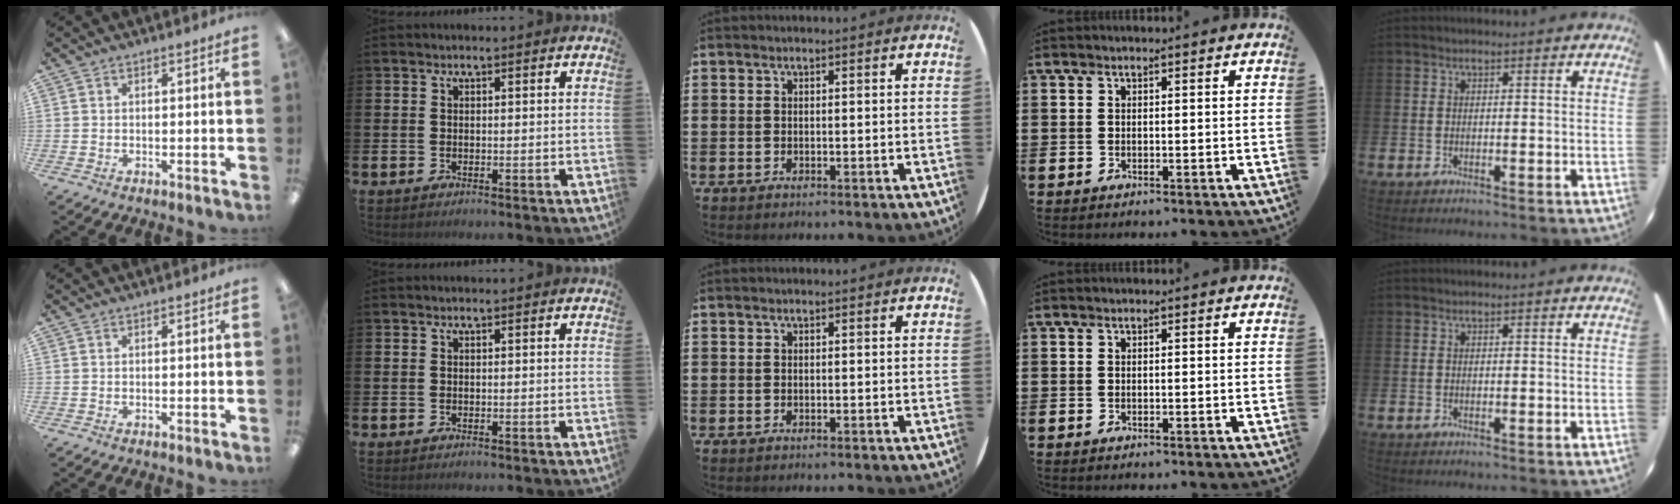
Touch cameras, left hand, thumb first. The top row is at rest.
{}